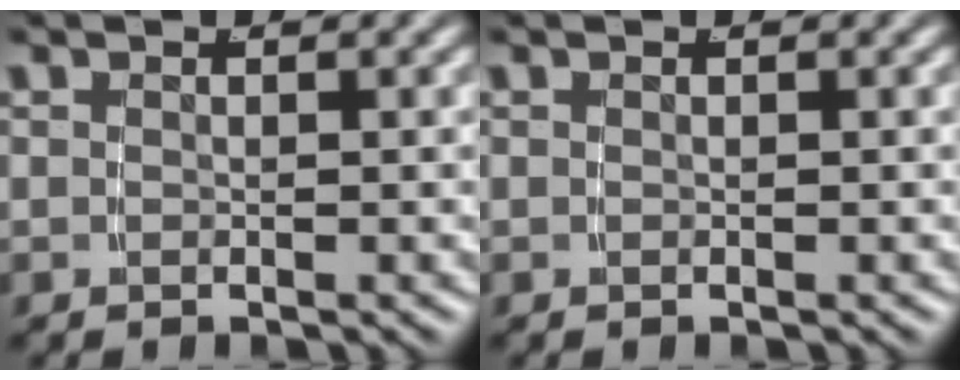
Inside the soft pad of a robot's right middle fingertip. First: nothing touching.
{"total": 1.1, "force": [-0.2, -1.1, -0.3], "torque": [0.016, -0.008, 0.006]}